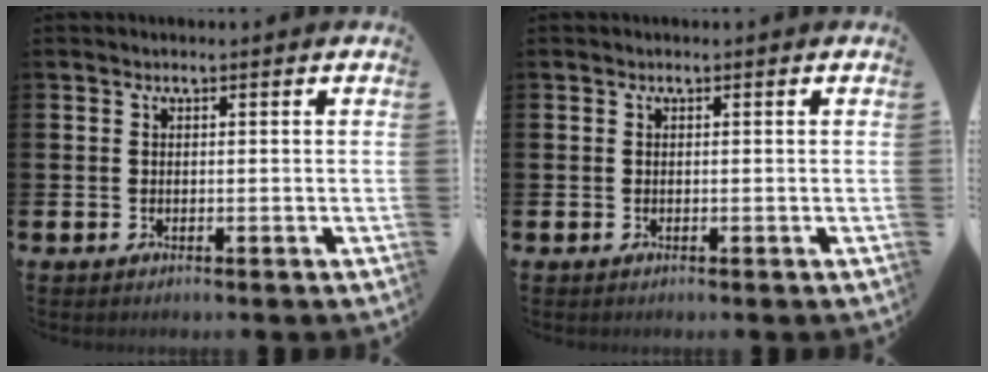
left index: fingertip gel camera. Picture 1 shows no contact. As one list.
[{"total": 0.0}]